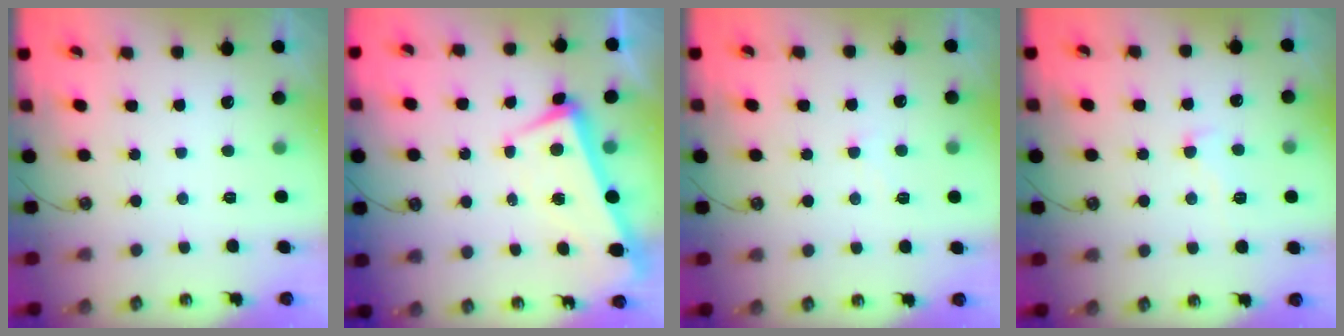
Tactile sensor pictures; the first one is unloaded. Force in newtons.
{"total": 1.4, "press": 1.1, "slide": 0.8}
{"total": 0.5, "press": 0.0, "slide": 0.5}
{"total": 0.8, "press": 0.5, "slide": 0.6}